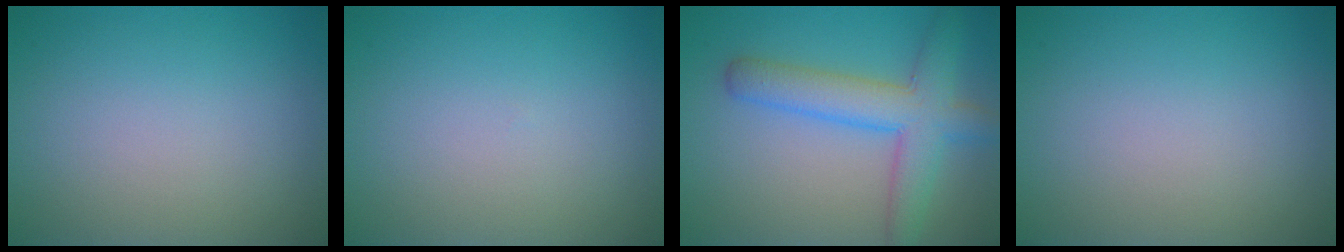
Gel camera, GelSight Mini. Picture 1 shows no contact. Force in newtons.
{"total": 0.0}
{"total": 5.8, "press": 5.8, "slide": 0.3}
{"total": 0.0}